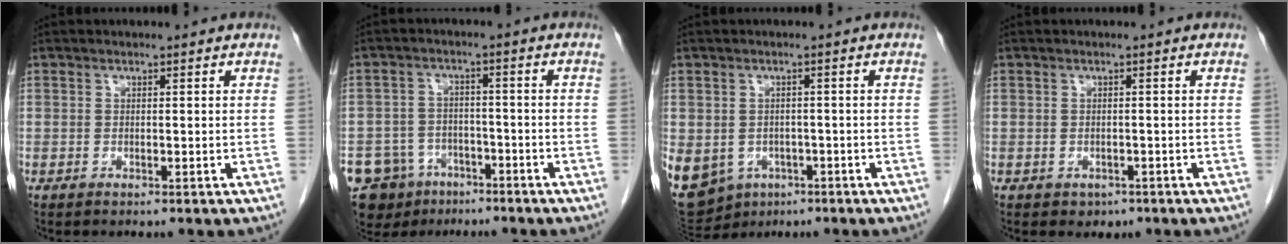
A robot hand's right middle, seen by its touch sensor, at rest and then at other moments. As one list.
[{"total": 9.9, "force": [-6.0, 7.7, 1.8], "torque": [-0.045, 0.017, -0.087]}, {"total": 24.4, "force": [-9.7, 20.2, 9.6], "torque": [-0.357, -0.012, -0.128]}, {"total": 1.5, "force": [-0.8, 1.1, 0.5], "torque": [-0.013, 0.000, -0.003]}]